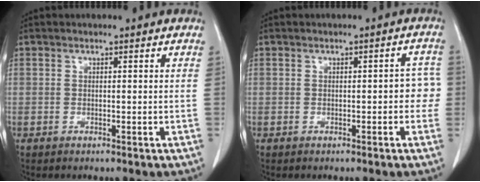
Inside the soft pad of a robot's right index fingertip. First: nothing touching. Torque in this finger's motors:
{"motor_torque": [0.45, -0.32, 0.20, 0.03]}